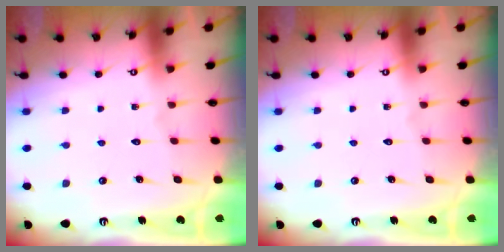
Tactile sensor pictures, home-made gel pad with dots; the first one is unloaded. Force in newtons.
{"total": 0.0}